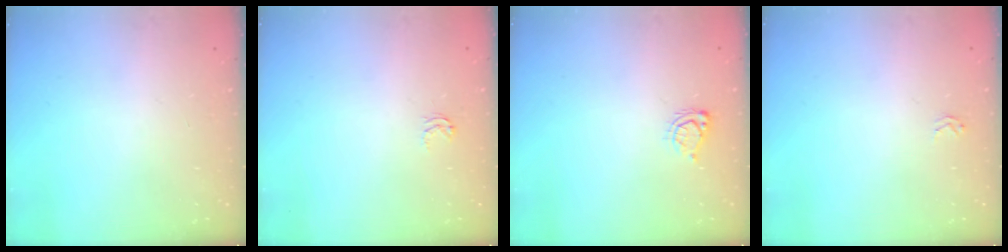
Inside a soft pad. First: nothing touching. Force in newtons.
{"total": 2.6, "press": 2.6, "slide": 0.4}
{"total": 5.0, "press": 4.9, "slide": 0.5}
{"total": 1.6, "press": 1.6, "slide": 0.2}